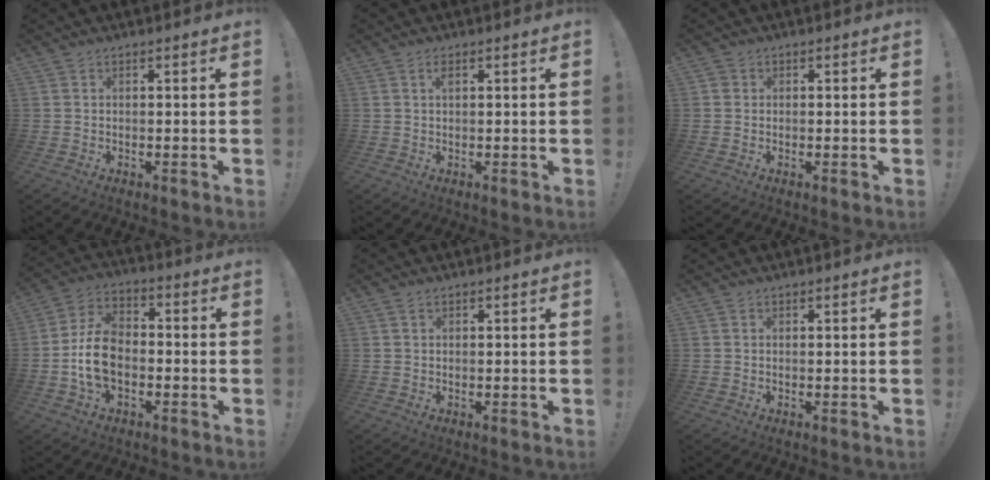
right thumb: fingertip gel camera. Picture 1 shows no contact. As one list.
[{"total": 1.2, "force": [0.5, 0.4, 1.0], "torque": [-0.020, 0.003, 0.008]}, {"total": 1.1, "force": [0.3, 1.1, 0.1], "torque": [-0.007, 0.006, 0.006]}, {"total": 11.9, "force": [-2.8, 8.1, 8.2], "torque": [-0.156, 0.017, -0.050]}, {"total": 0.6, "force": [0.3, 0.3, 0.4], "torque": [-0.005, 0.000, 0.006]}, {"total": 0.0}]